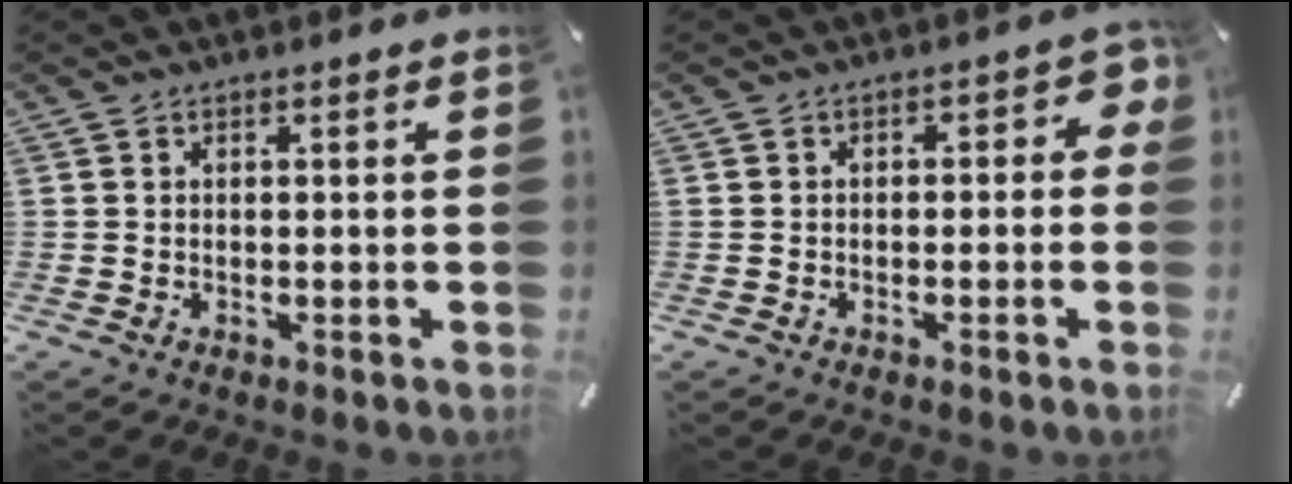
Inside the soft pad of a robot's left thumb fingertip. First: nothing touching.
{"total": 3.4, "force": [-0.9, 2.1, 2.5], "torque": [-0.032, 0.009, -0.022]}